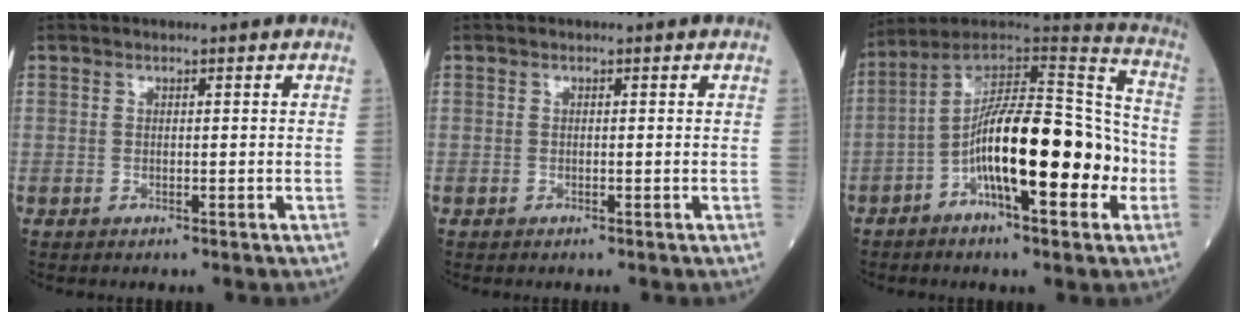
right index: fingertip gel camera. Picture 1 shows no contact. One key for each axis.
{"total": 0.0}
{"total": 21.2, "fx": -4.9, "fy": 6.1, "fz": 19.7, "tx": -0.345, "ty": 0.030, "tz": -0.078}